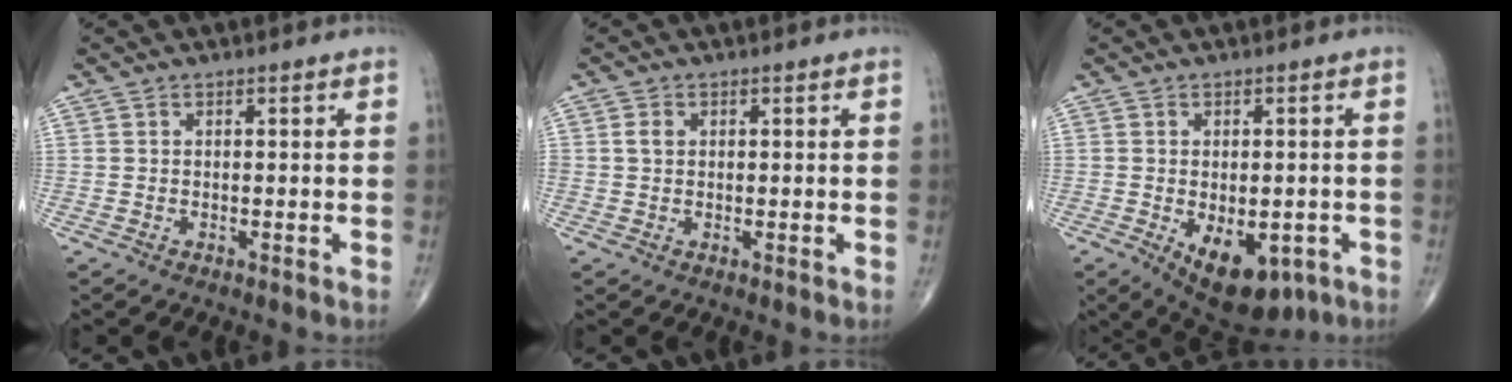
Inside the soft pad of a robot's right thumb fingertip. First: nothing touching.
{"total": 1.7, "force": [0.3, 1.3, 1.1], "torque": [-0.019, 0.003, 0.007]}
{"total": 12.1, "force": [-4.4, 6.7, 9.0], "torque": [-0.118, -0.003, -0.047]}